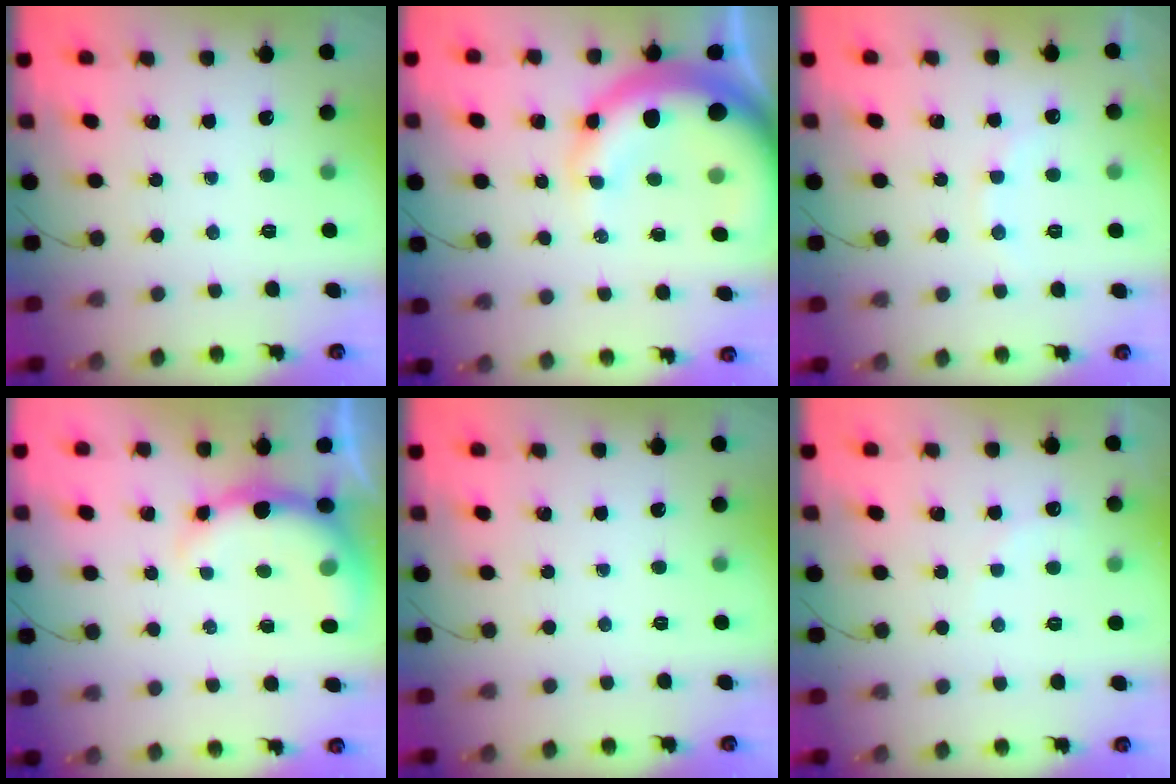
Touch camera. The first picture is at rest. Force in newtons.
{"total": 15.4, "press": 15.0, "slide": 3.3}
{"total": 6.6, "press": 6.5, "slide": 1.1}
{"total": 7.2, "press": 7.1, "slide": 1.3}
{"total": 0.0}
{"total": 5.7, "press": 5.6, "slide": 1.3}